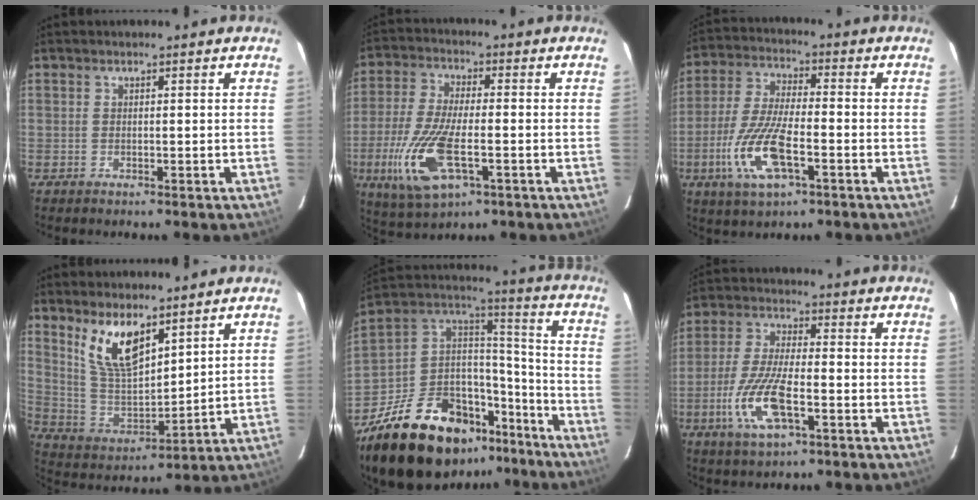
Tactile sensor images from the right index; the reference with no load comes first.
{"total": 14.7, "force": [-4.8, 5.6, 12.7], "torque": [-0.279, -0.018, -0.088]}
{"total": 13.1, "force": [-5.0, 4.3, 11.4], "torque": [-0.247, -0.009, -0.095]}
{"total": 11.6, "force": [7.3, 4.5, 7.8], "torque": [-0.150, -0.004, 0.156]}
{"total": 29.2, "force": [-19.2, 14.8, 16.4], "torque": [-0.322, 0.032, -0.292]}
{"total": 12.0, "force": [-4.5, 3.8, 10.4], "torque": [-0.224, -0.008, -0.086]}